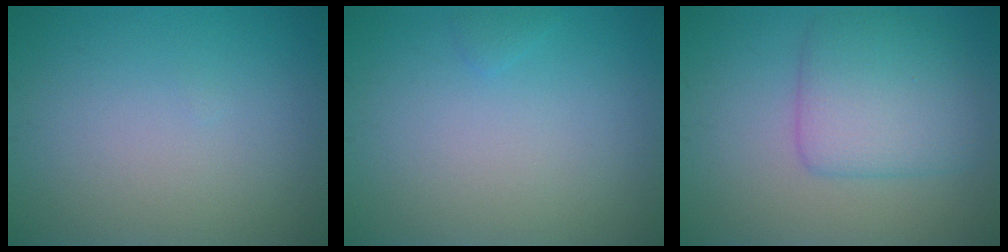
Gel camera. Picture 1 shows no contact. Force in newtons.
{"total": 0.5, "press": 0.5, "slide": 0.0}
{"total": 5.2, "press": 5.2, "slide": 0.1}